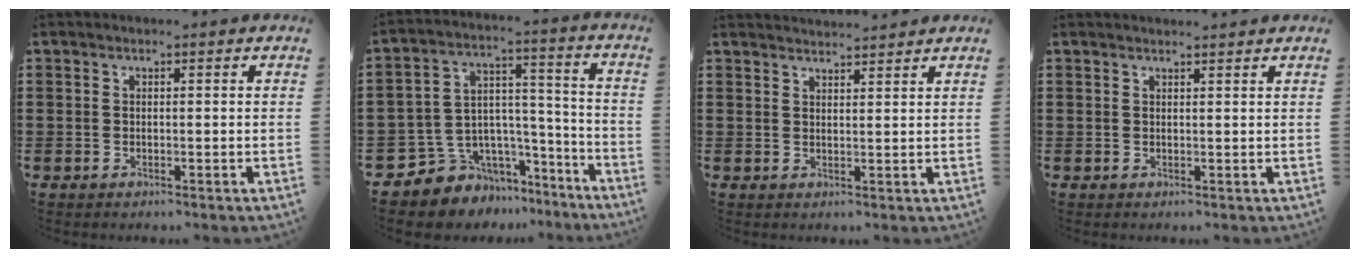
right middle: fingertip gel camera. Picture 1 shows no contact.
{"total": 6.8, "force": [-5.2, 4.4, -0.1], "torque": [-0.029, -0.002, -0.100]}
{"total": 2.2, "force": [2.2, -0.1, 0.0], "torque": [-0.006, 0.001, 0.042]}
{"total": 1.3, "force": [1.2, -0.3, 0.2], "torque": [-0.004, -0.002, 0.023]}